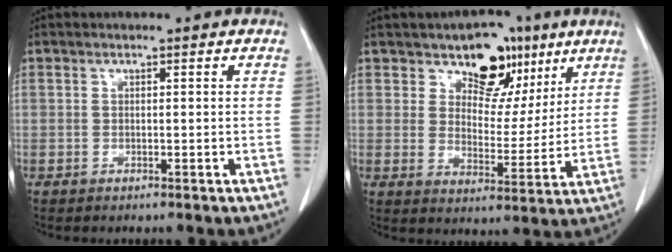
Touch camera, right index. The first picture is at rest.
{"total": 9.3, "force": [5.8, 5.7, 4.5], "torque": [-0.053, 0.006, 0.091]}